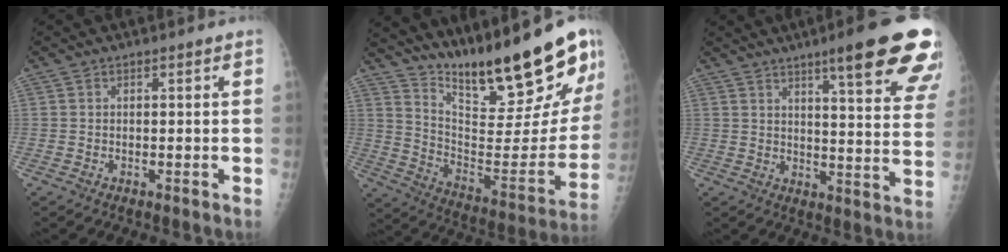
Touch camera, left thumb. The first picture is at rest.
{"total": 27.7, "force": [21.0, 5.7, 17.2], "torque": [-0.232, -0.117, 0.318]}
{"total": 24.4, "force": [15.0, 3.4, 19.0], "torque": [-0.238, -0.053, 0.197]}